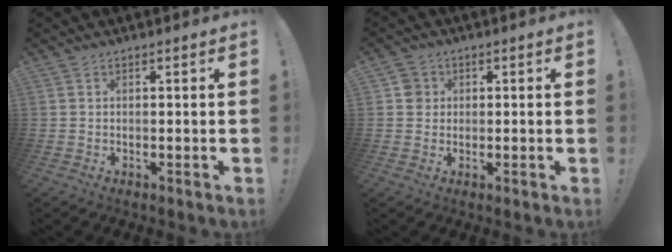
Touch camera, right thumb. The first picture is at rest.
{"total": 3.5, "force": [0.4, 3.4, 1.0], "torque": [-0.013, 0.008, 0.008]}